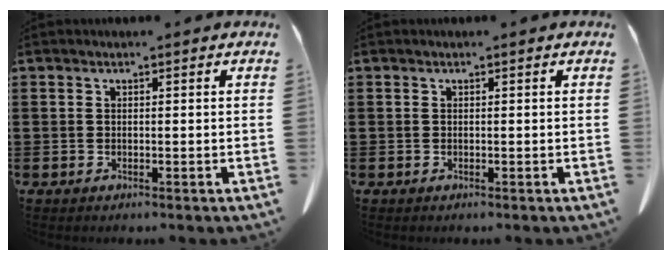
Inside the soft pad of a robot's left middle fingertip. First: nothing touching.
{"total": 0.0}